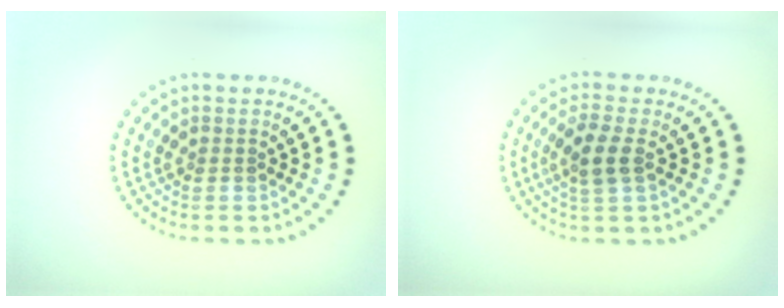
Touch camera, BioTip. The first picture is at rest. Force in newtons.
{"total": 2.4, "press": 2.3, "slide": 0.8}